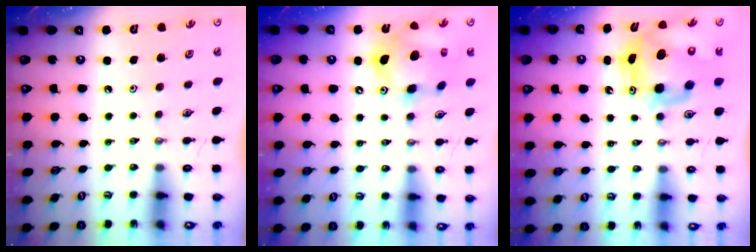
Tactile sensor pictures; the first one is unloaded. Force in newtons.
{"total": 15.5, "press": 15.3, "slide": 2.4}
{"total": 9.9, "press": 9.7, "slide": 2.0}